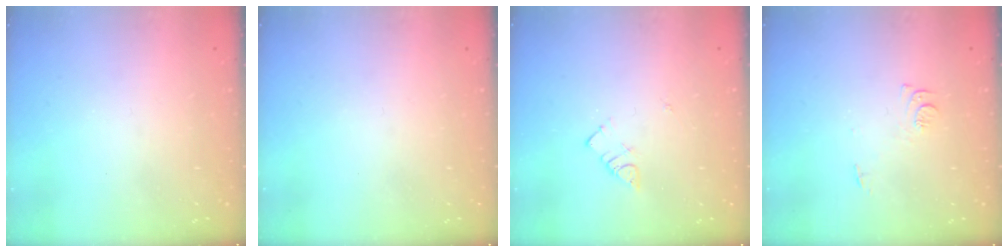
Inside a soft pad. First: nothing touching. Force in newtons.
{"total": 0.0}
{"total": 3.2, "press": 3.1, "slide": 0.4}
{"total": 7.0, "press": 7.0, "slide": 0.7}